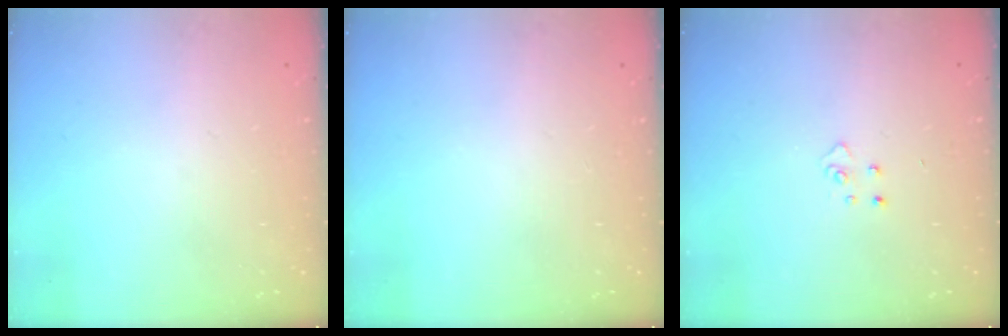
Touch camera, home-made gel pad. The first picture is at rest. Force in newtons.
{"total": 0.0}
{"total": 3.4, "press": 3.4, "slide": 0.4}